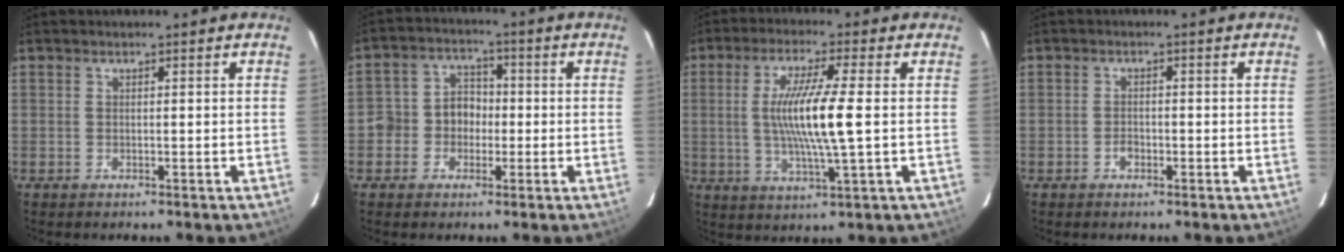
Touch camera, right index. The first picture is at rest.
{"total": 6.3, "force": [-2.0, 5.6, 1.9], "torque": [-0.033, 0.029, -0.034]}
{"total": 10.9, "force": [0.2, 0.3, 10.9], "torque": [-0.206, -0.010, 0.004]}
{"total": 1.5, "force": [-0.9, 1.0, 0.7], "torque": [-0.013, 0.004, -0.013]}